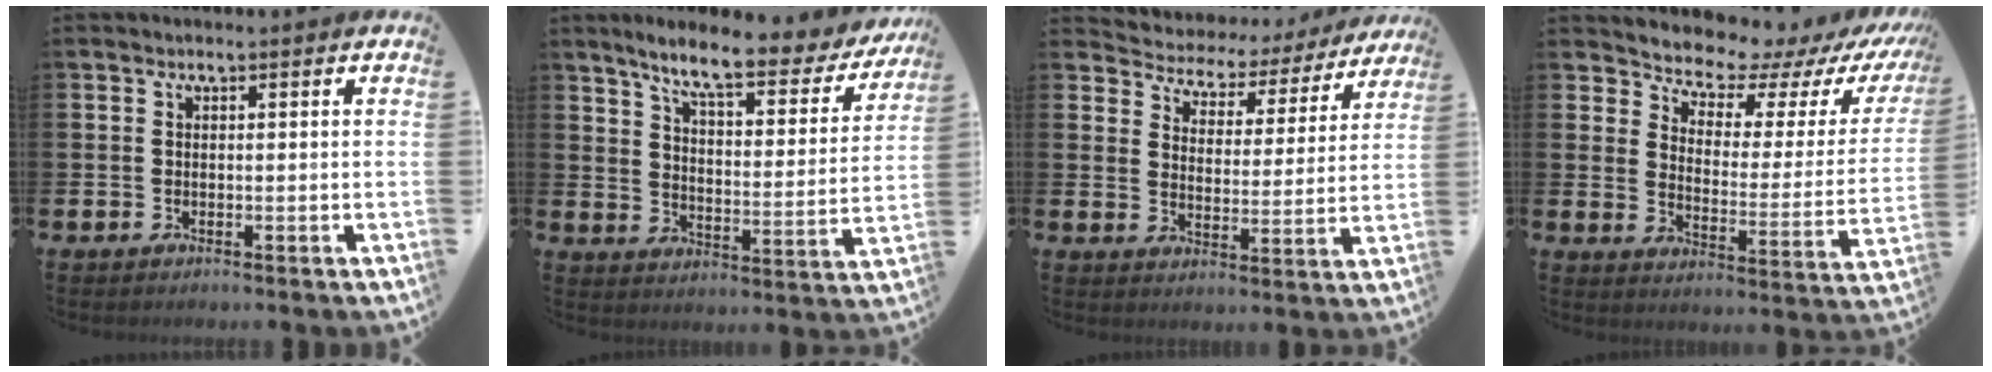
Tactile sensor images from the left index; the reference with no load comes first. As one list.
[{"total": 7.7, "force": [6.4, 1.3, 4.0], "torque": [-0.096, -0.042, 0.101]}, {"total": 4.2, "force": [3.8, 1.9, 0.0], "torque": [-0.031, -0.036, 0.057]}, {"total": 7.1, "force": [6.5, 2.3, 1.7], "torque": [-0.064, -0.056, 0.110]}]